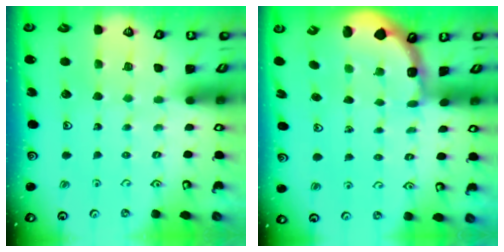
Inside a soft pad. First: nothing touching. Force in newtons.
{"total": 1.2, "press": 1.1, "slide": 0.5}